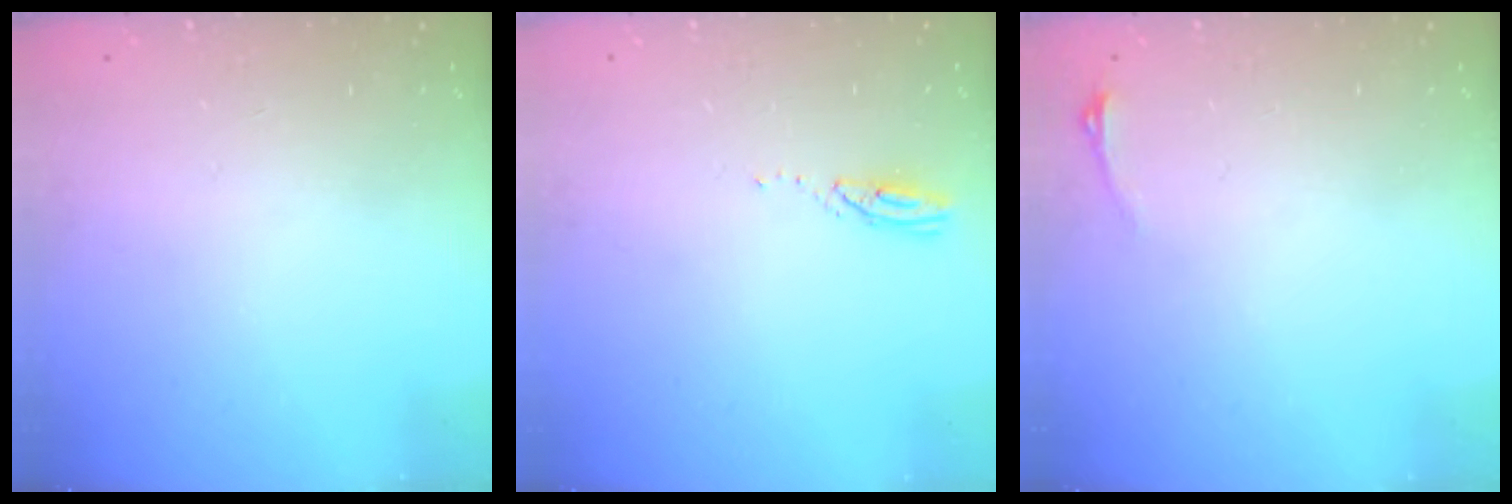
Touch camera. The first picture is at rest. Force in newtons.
{"total": 3.0, "press": 3.0, "slide": 0.1}
{"total": 2.9, "press": 2.6, "slide": 1.5}